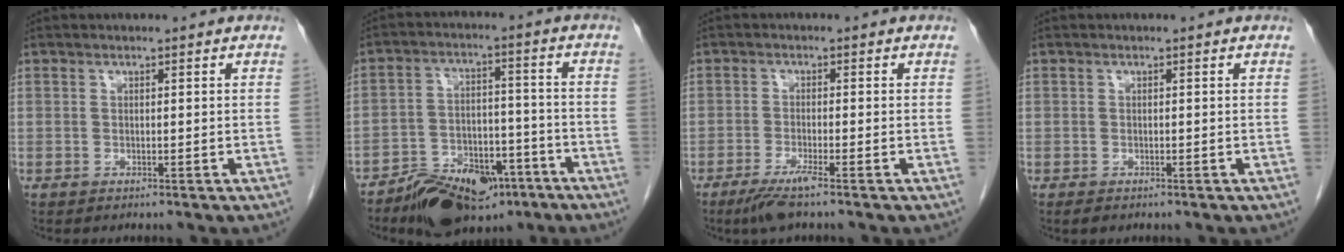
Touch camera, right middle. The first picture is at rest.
{"total": 12.5, "force": [-9.1, 6.0, 6.2], "torque": [-0.090, 0.009, -0.147]}
{"total": 4.1, "force": [-2.8, -0.4, 2.9], "torque": [-0.062, -0.012, -0.057]}
{"total": 1.0, "force": [-0.7, 0.5, 0.4], "torque": [-0.017, -0.003, -0.010]}